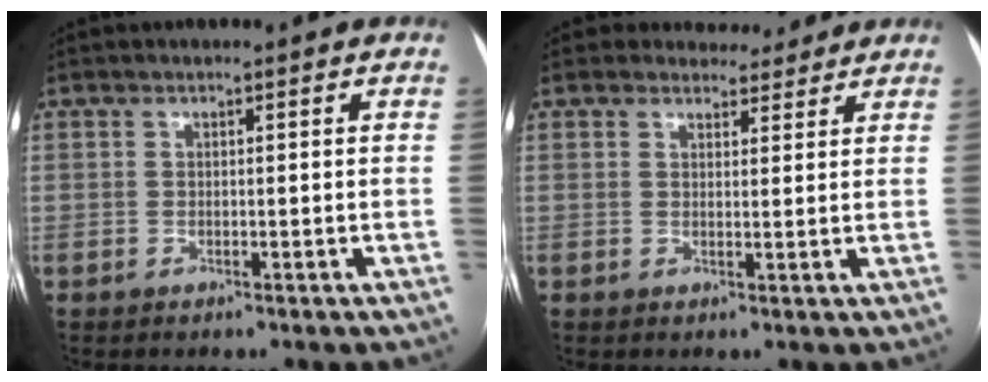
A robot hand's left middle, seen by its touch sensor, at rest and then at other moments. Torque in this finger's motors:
{"motor_torque": [0.12, -0.23, 0.00, 0.00]}